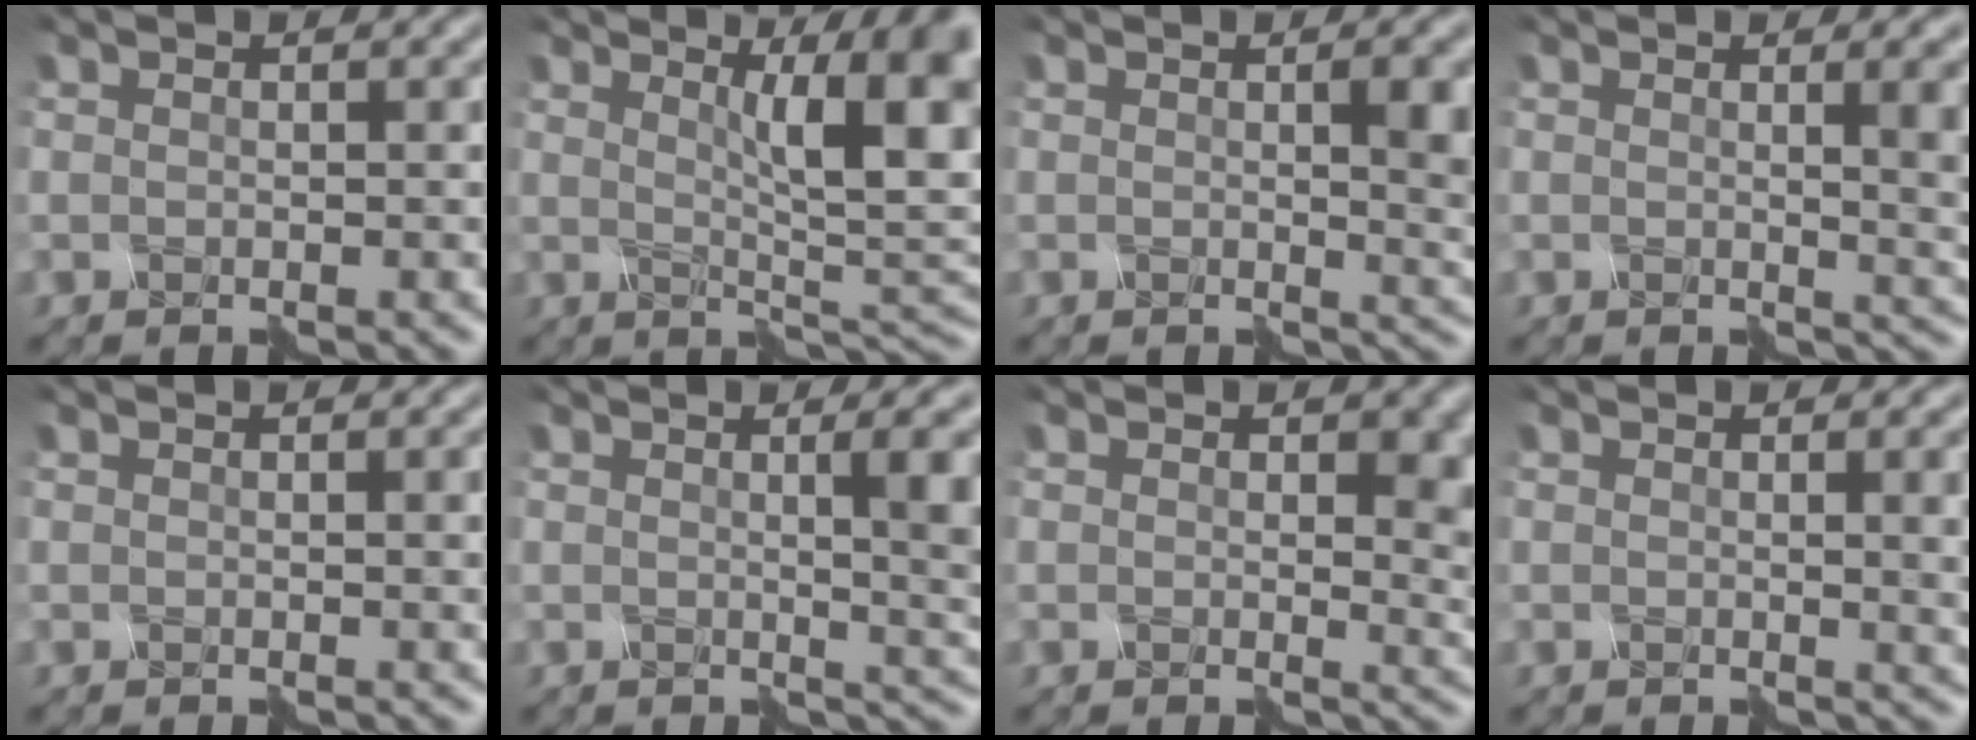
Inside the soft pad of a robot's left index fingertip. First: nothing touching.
{"total": 8.8, "force": [2.5, 2.3, 8.1], "torque": [-0.080, 0.008, 0.032]}
{"total": 4.8, "force": [0.6, 1.5, 4.6], "torque": [-0.048, -0.003, 0.009]}
{"total": 5.8, "force": [0.6, 2.2, 5.3], "torque": [-0.032, 0.002, 0.004]}
{"total": 0.7, "force": [0.2, 0.1, 0.6], "torque": [-0.008, -0.002, 0.003]}
{"total": 5.6, "force": [0.6, 1.6, 5.3], "torque": [-0.050, -0.001, 0.008]}
{"total": 5.6, "force": [0.8, 3.3, 4.5], "torque": [-0.036, -0.009, 0.015]}
{"total": 4.6, "force": [0.6, 1.9, 4.1], "torque": [-0.023, -0.001, 0.009]}